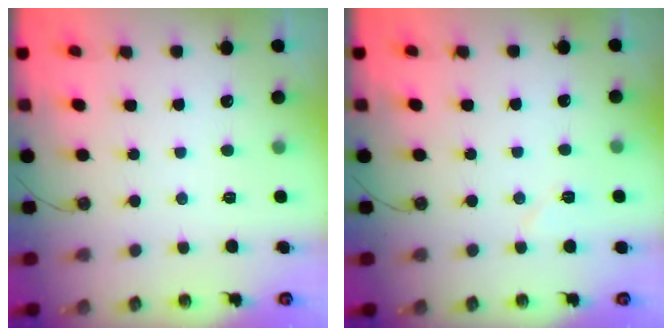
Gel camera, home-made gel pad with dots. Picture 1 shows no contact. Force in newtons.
{"total": 5.2, "press": 5.1, "slide": 0.9}